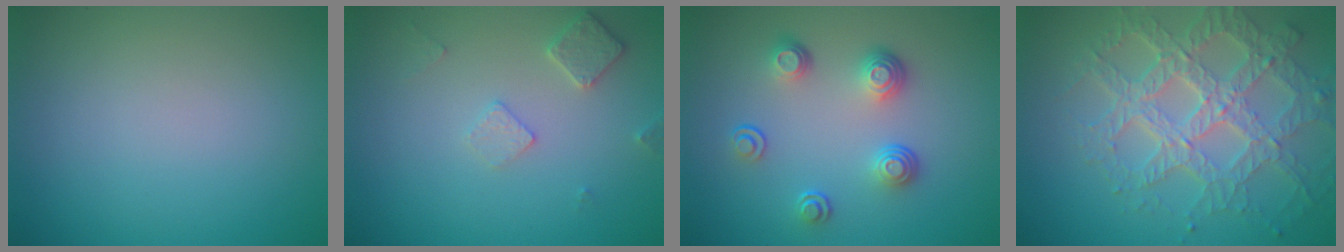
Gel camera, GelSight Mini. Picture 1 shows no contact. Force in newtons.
{"total": 2.1, "press": 2.1, "slide": 0.3}
{"total": 3.6, "press": 2.7, "slide": 2.4}
{"total": 7.7, "press": 5.4, "slide": 5.4}